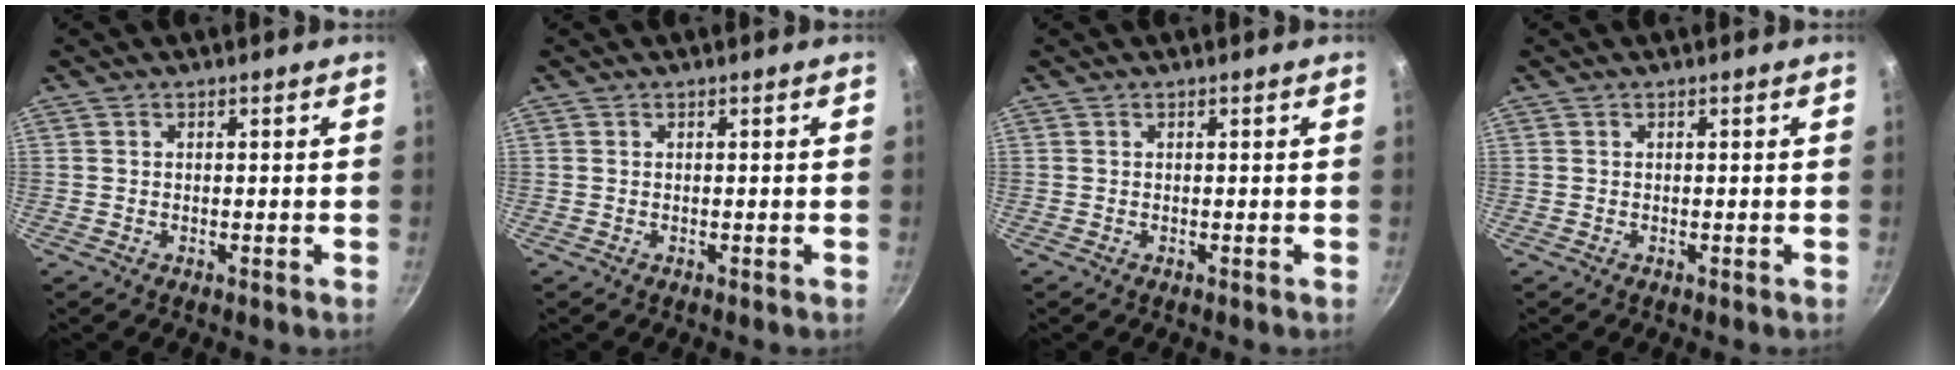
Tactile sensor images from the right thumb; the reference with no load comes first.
{"total": 0.0}
{"total": 0.0}
{"total": 0.0}